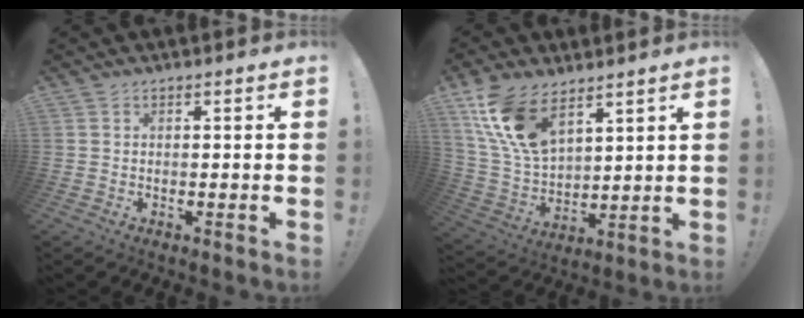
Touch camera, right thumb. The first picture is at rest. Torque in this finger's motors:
{"motor_torque": [0.85, 1.97, 0.61, -0.05, 0.29]}